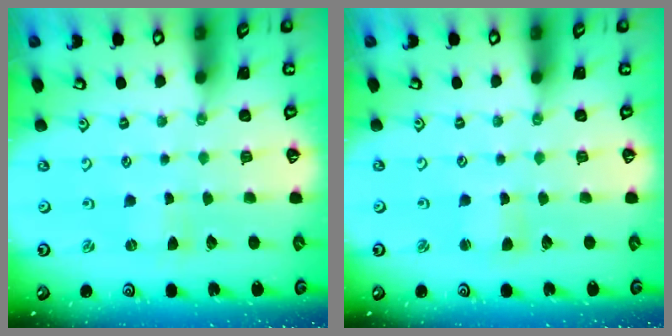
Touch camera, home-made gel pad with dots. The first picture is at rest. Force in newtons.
{"total": 1.5, "press": 1.5, "slide": 0.3}